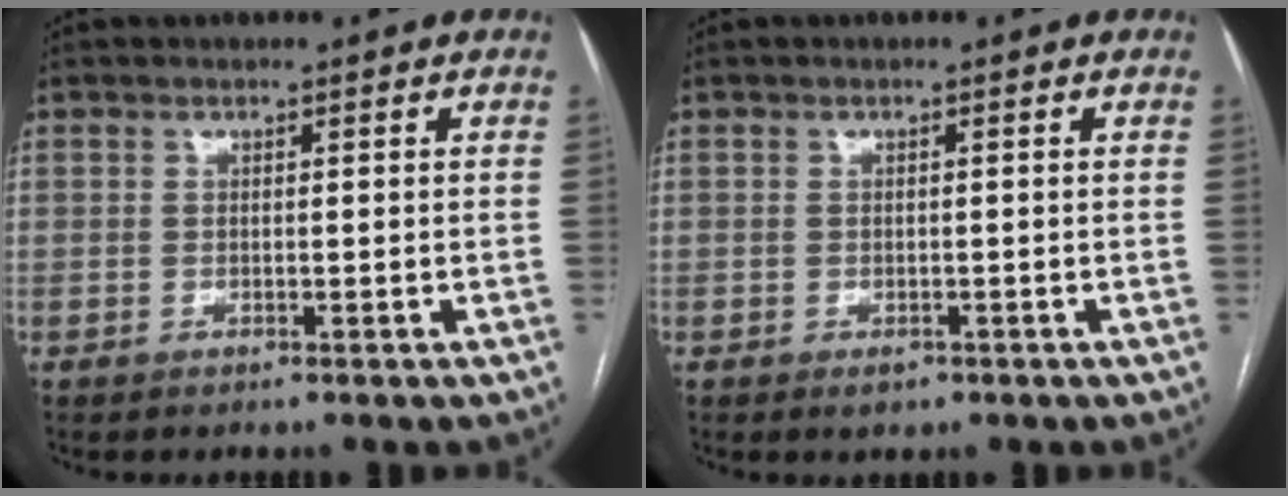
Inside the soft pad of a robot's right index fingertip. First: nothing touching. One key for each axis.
{"total": 1.4, "fx": -0.8, "fy": 0.9, "fz": 0.7, "tx": -0.008, "ty": 0.001, "tz": -0.005}